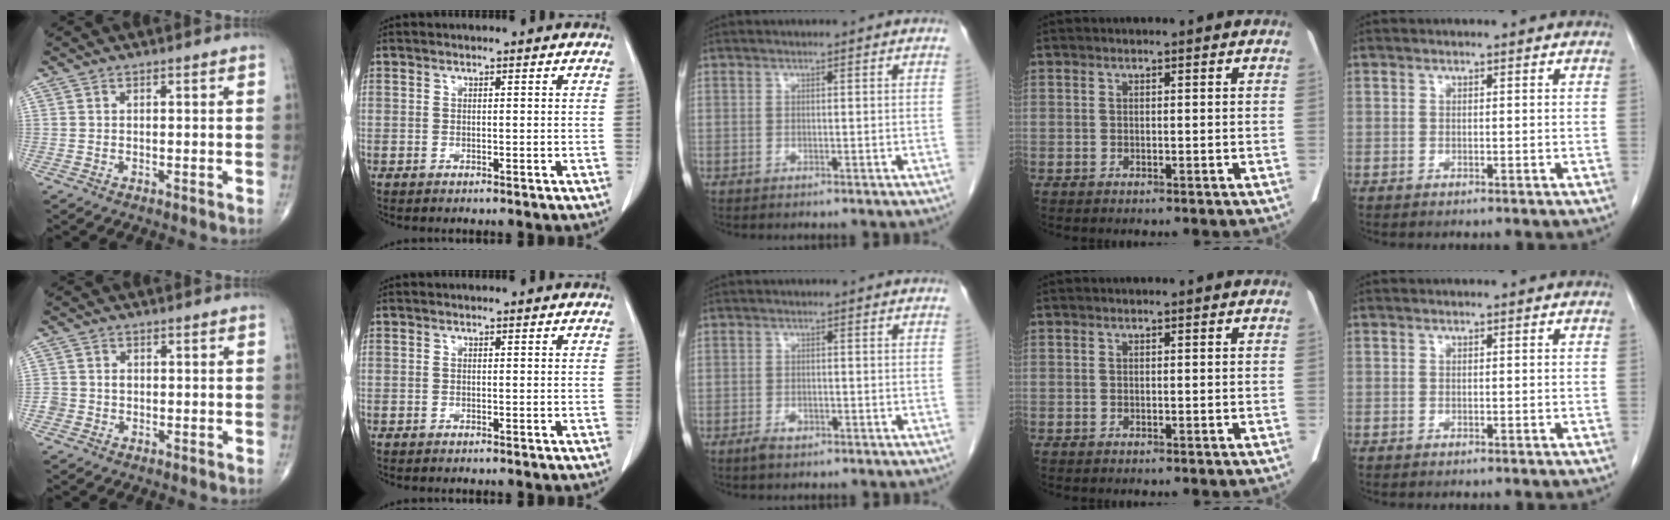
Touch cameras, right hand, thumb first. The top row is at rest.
{"thumb": {"total": 2.4, "force": [-0.4, 2.3, 0.6], "torque": [0.008, 0.009, -0.006]}, "middle": {"total": 1.9, "force": [-1.1, 0.9, 1.2], "torque": [-0.023, 0.001, -0.016]}}